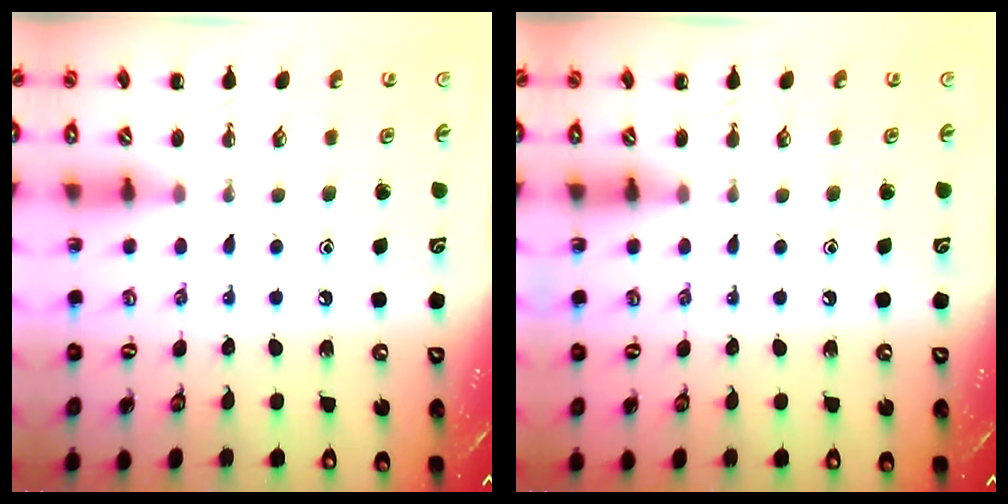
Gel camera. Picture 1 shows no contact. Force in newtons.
{"total": 0.0}